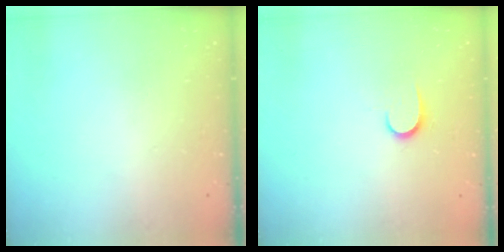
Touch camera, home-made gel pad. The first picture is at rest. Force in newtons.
{"total": 6.7, "press": 6.6, "slide": 0.7}